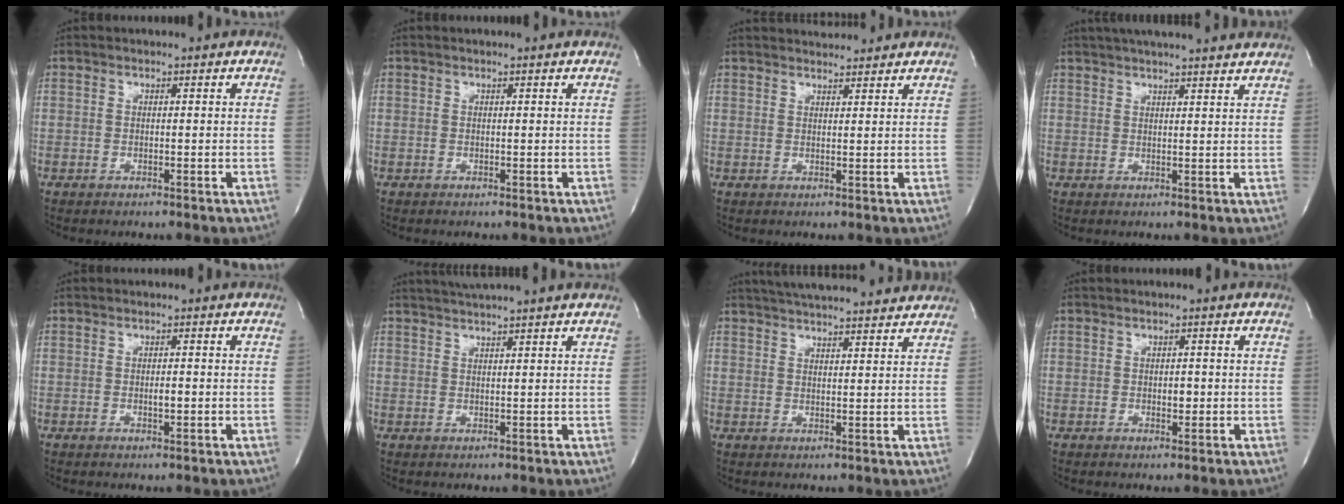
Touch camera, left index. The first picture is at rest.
{"total": 0.8, "force": [0.8, -0.1, 0.2], "torque": [-0.008, 0.000, 0.010]}
{"total": 5.4, "force": [5.3, 0.5, 1.0], "torque": [-0.019, 0.024, 0.071]}
{"total": 16.8, "force": [15.0, 1.2, 7.4], "torque": [-0.122, 0.036, 0.196]}
{"total": 1.3, "force": [-0.2, 0.4, 1.2], "torque": [-0.023, 0.000, -0.003]}
{"total": 7.3, "force": [6.5, -0.8, 3.3], "torque": [-0.056, 0.029, 0.089]}
{"total": 17.3, "force": [15.9, 2.2, 6.4], "torque": [-0.106, 0.036, 0.217]}
{"total": 1.3, "force": [-0.1, 0.8, 1.1], "torque": [-0.015, 0.001, 0.000]}